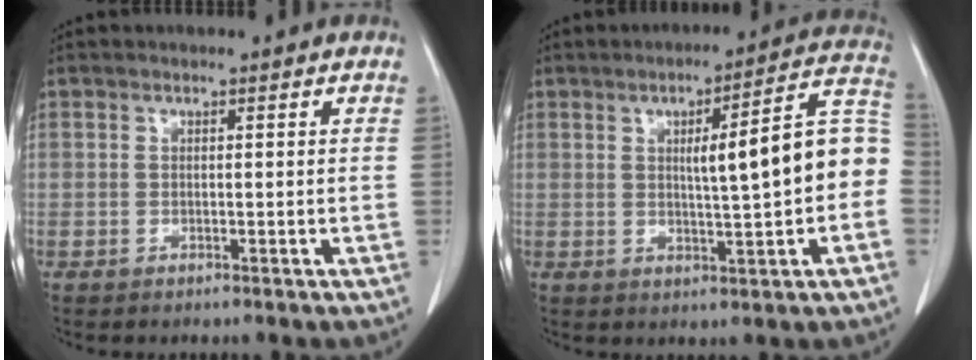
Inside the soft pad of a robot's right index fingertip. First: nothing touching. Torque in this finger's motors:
{"motor_torque": [0.80, -0.13, 0.47, 0.10]}